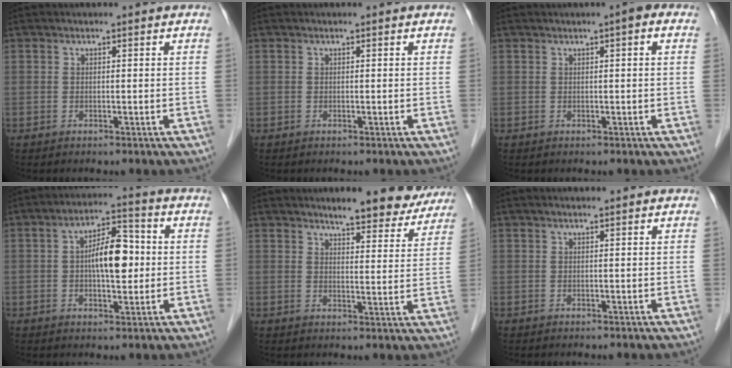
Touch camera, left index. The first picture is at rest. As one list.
[{"total": 0.0}, {"total": 2.0, "force": [0.8, 0.4, 1.8], "torque": [-0.024, 0.006, 0.006]}, {"total": 8.0, "force": [0.1, 3.1, 7.4], "torque": [-0.129, 0.019, 0.000]}, {"total": 10.7, "force": [9.6, 2.3, 4.0], "torque": [-0.035, -0.008, 0.110]}, {"total": 1.7, "force": [1.4, 0.0, 1.0], "torque": [-0.015, 0.017, 0.023]}]